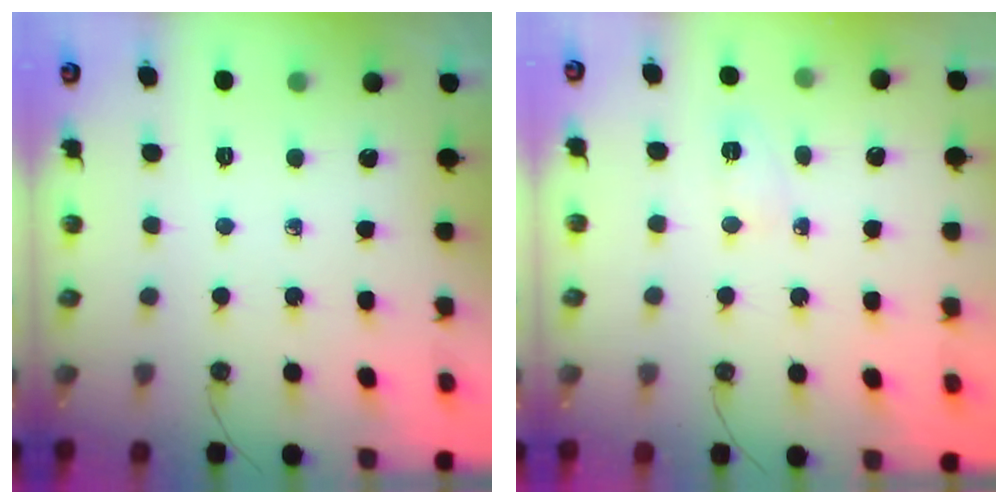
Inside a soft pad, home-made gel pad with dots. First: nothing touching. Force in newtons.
{"total": 3.8, "press": 3.8, "slide": 0.7}